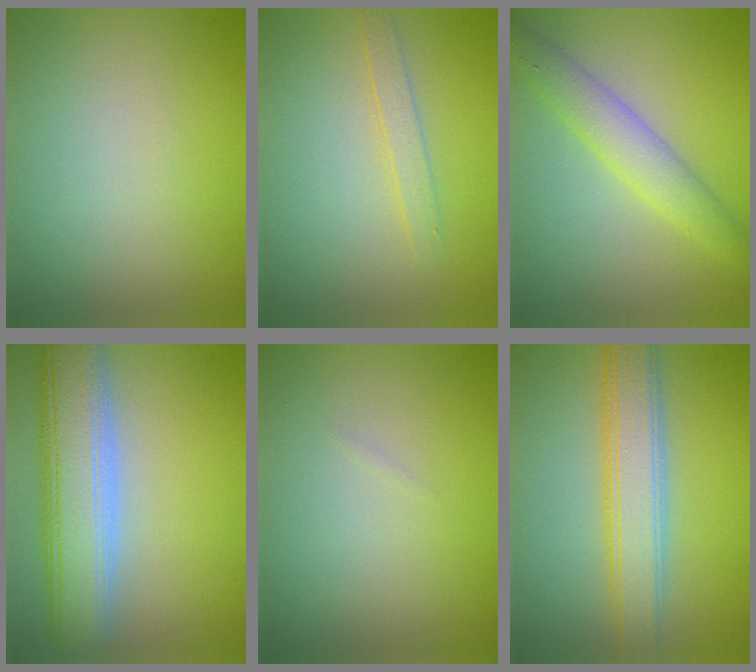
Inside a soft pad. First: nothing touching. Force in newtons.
{"total": 1.5, "press": 1.5, "slide": 0.0}
{"total": 3.7, "press": 3.7, "slide": 0.1}
{"total": 8.4, "press": 8.4, "slide": 0.9}
{"total": 0.0}
{"total": 5.4, "press": 5.4, "slide": 0.2}